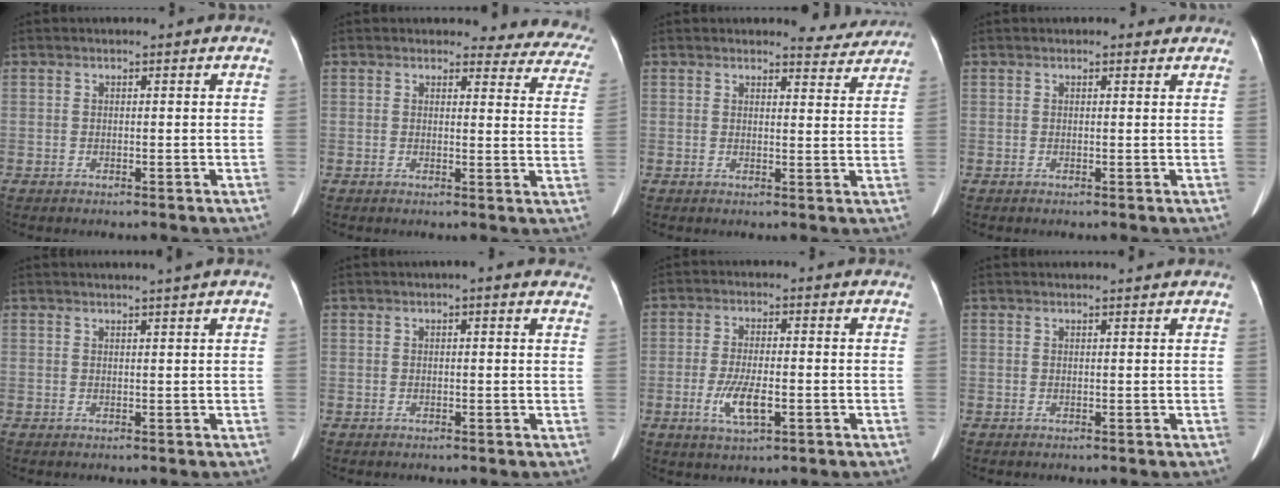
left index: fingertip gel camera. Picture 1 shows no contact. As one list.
[{"total": 12.2, "force": [11.5, 3.8, 1.5], "torque": [0.034, -0.065, 0.080]}, {"total": 4.6, "force": [4.5, 1.2, 0.2], "torque": [0.005, -0.015, 0.039]}, {"total": 1.3, "force": [1.1, 0.6, 0.3], "torque": [-0.006, 0.005, 0.011]}, {"total": 3.0, "force": [2.4, -0.8, 1.6], "torque": [-0.019, 0.008, 0.034]}, {"total": 3.8, "force": [2.7, 0.7, 2.6], "torque": [-0.020, 0.017, 0.023]}, {"total": 5.8, "force": [-1.7, 1.6, 5.3], "torque": [-0.109, -0.008, -0.028]}, {"total": 2.6, "force": [2.4, -0.3, 0.8], "torque": [-0.010, 0.014, 0.033]}]